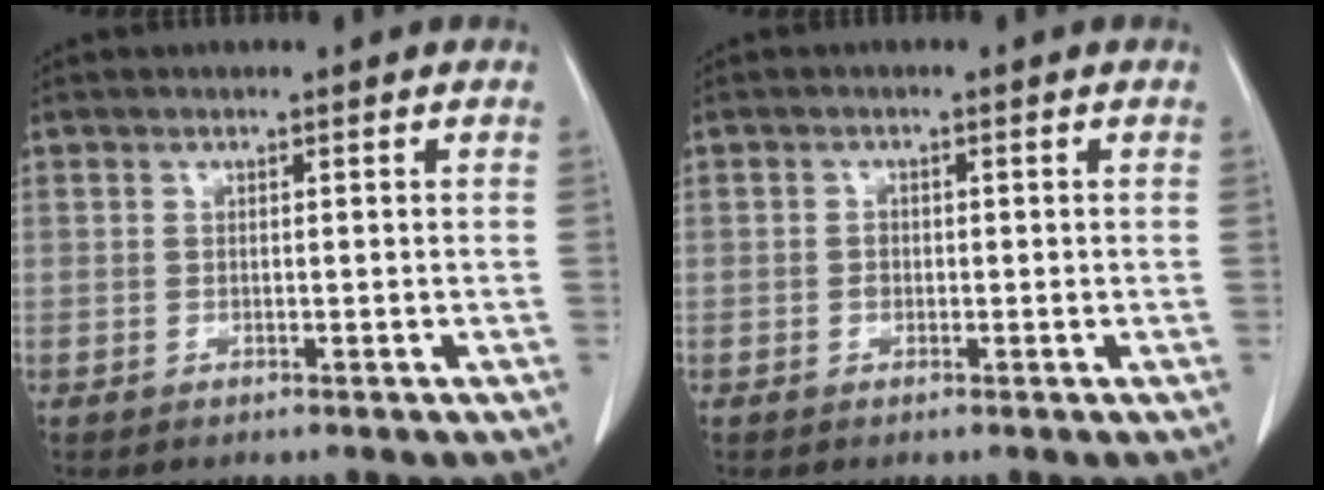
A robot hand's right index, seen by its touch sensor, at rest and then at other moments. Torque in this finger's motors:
{"motor_torque": [0.09, -0.10, 0.13, 0.03]}